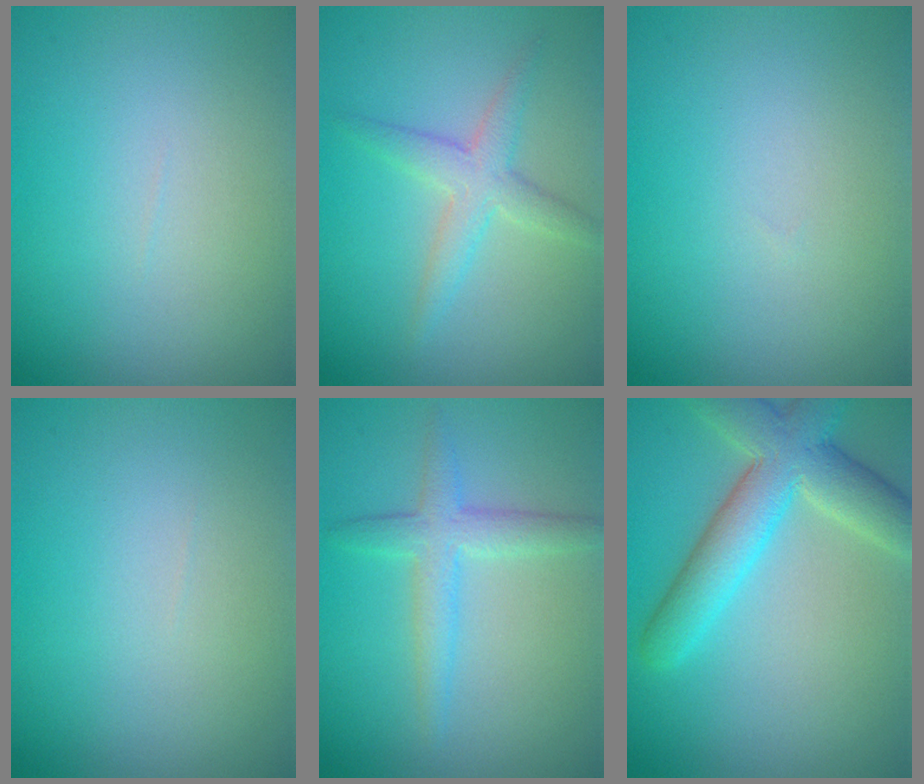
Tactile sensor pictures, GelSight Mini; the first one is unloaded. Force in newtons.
{"total": 2.8, "press": 2.8, "slide": 0.0}
{"total": 0.0}
{"total": 0.0}
{"total": 2.9, "press": 2.9, "slide": 0.1}
{"total": 6.7, "press": 6.7, "slide": 0.5}